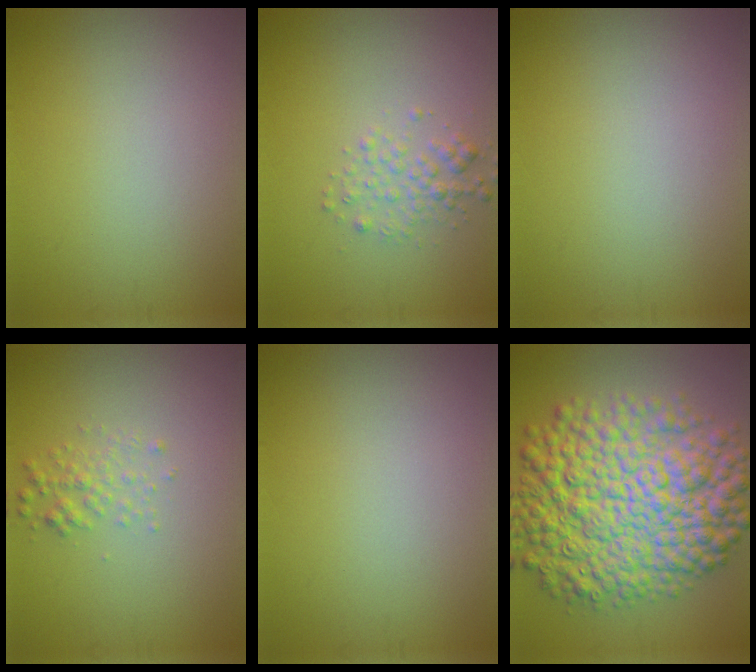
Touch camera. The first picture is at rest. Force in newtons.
{"total": 2.0, "press": 2.0, "slide": 0.1}
{"total": 0.0}
{"total": 1.6, "press": 1.6, "slide": 0.0}
{"total": 0.0}
{"total": 12.9, "press": 12.9, "slide": 0.0}